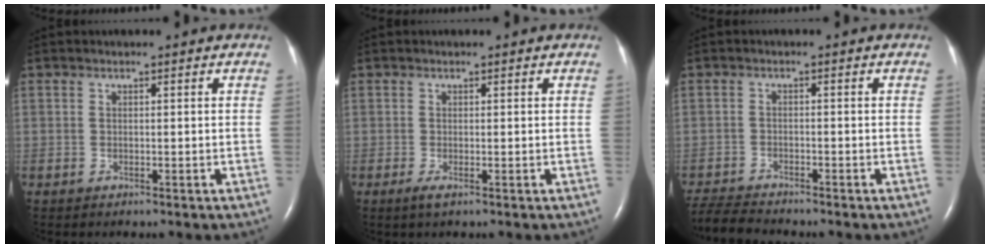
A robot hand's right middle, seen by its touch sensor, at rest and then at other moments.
{"total": 1.3, "force": [-0.7, 0.1, 1.0], "torque": [-0.026, -0.005, -0.015]}
{"total": 5.7, "force": [-5.6, 0.1, 1.0], "torque": [-0.022, -0.018, -0.100]}